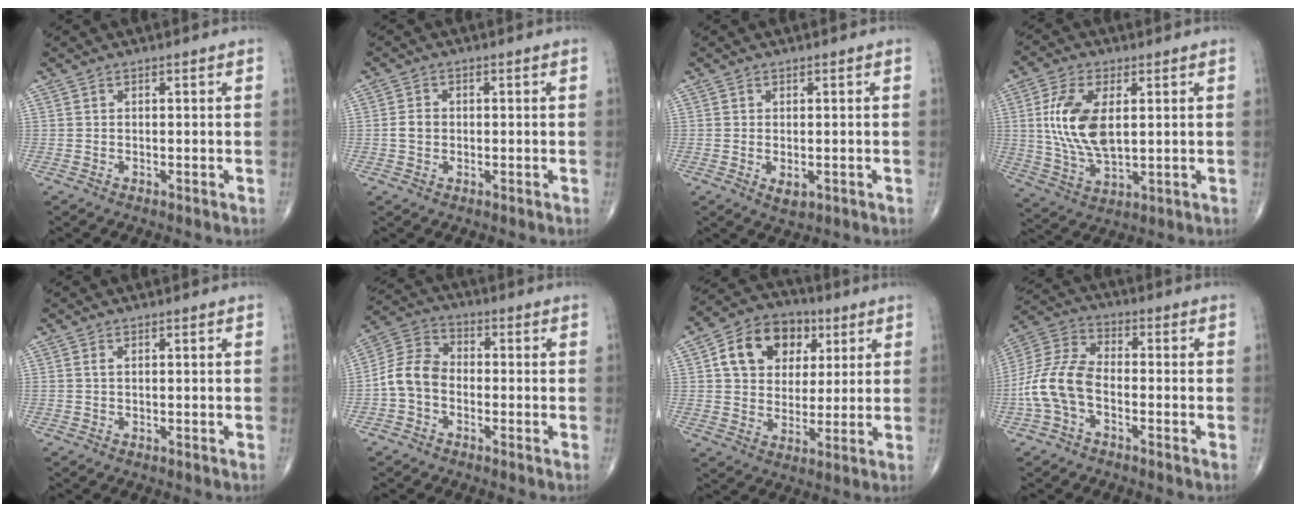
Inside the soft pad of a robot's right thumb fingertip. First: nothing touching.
{"total": 2.6, "force": [-0.2, 2.1, 1.6], "torque": [-0.027, 0.007, -0.006]}
{"total": 2.4, "force": [-0.6, 1.4, 1.9], "torque": [-0.024, -0.004, -0.003]}
{"total": 12.9, "force": [2.1, 6.6, 10.9], "torque": [-0.217, -0.011, 0.045]}
{"total": 0.5, "force": [0.2, 0.2, 0.5], "torque": [-0.015, 0.003, 0.004]}
{"total": 7.9, "force": [-2.0, 5.9, 4.9], "torque": [-0.085, 0.030, -0.053]}
{"total": 14.1, "force": [4.7, 10.8, 7.8], "torque": [-0.098, -0.001, 0.074]}
{"total": 10.9, "force": [-3.1, 6.3, 8.3], "torque": [-0.179, 0.032, -0.070]}